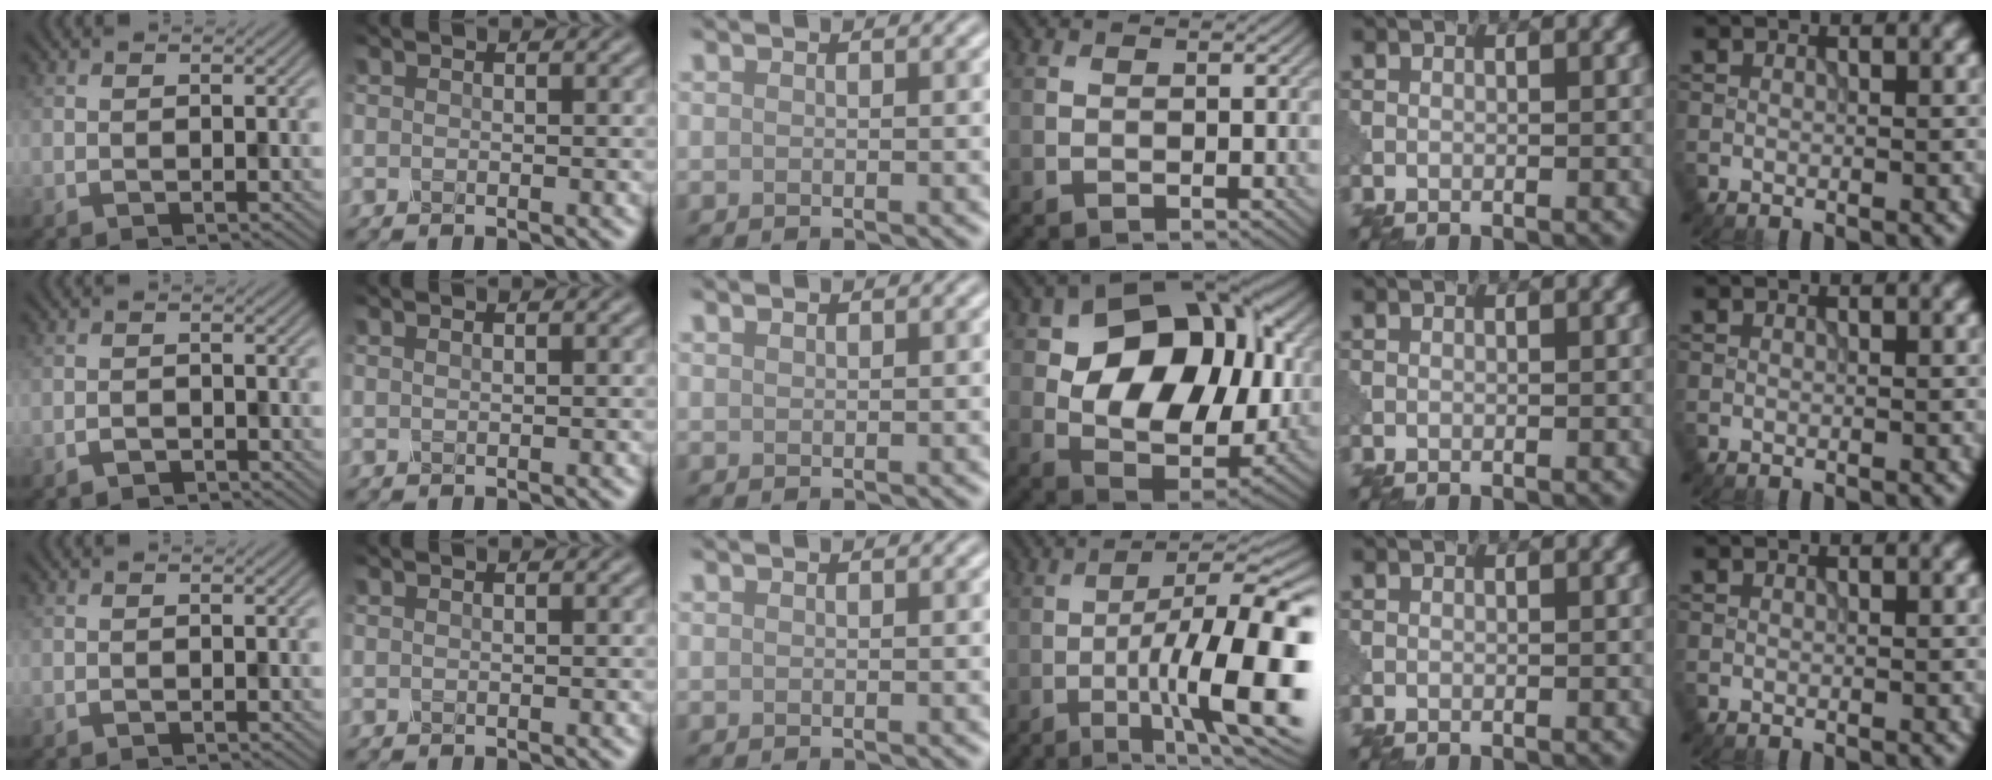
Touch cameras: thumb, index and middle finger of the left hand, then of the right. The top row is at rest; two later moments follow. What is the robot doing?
{"motion": "shake", "object": "sieve"}